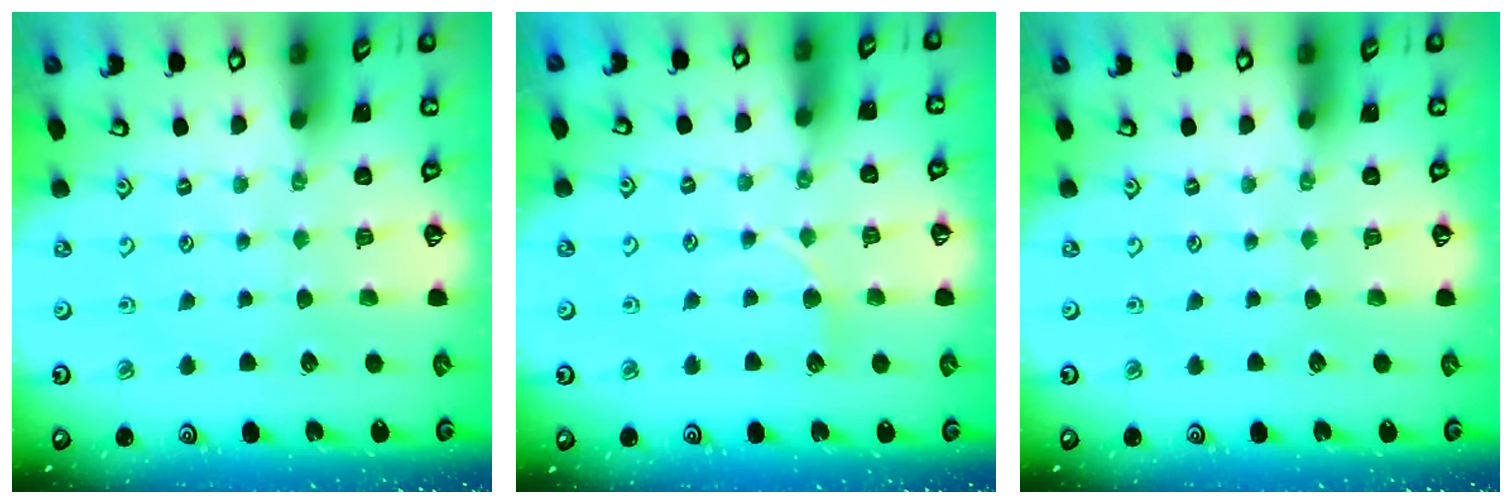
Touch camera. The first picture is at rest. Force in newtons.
{"total": 5.7, "press": 5.7, "slide": 0.5}
{"total": 0.0}